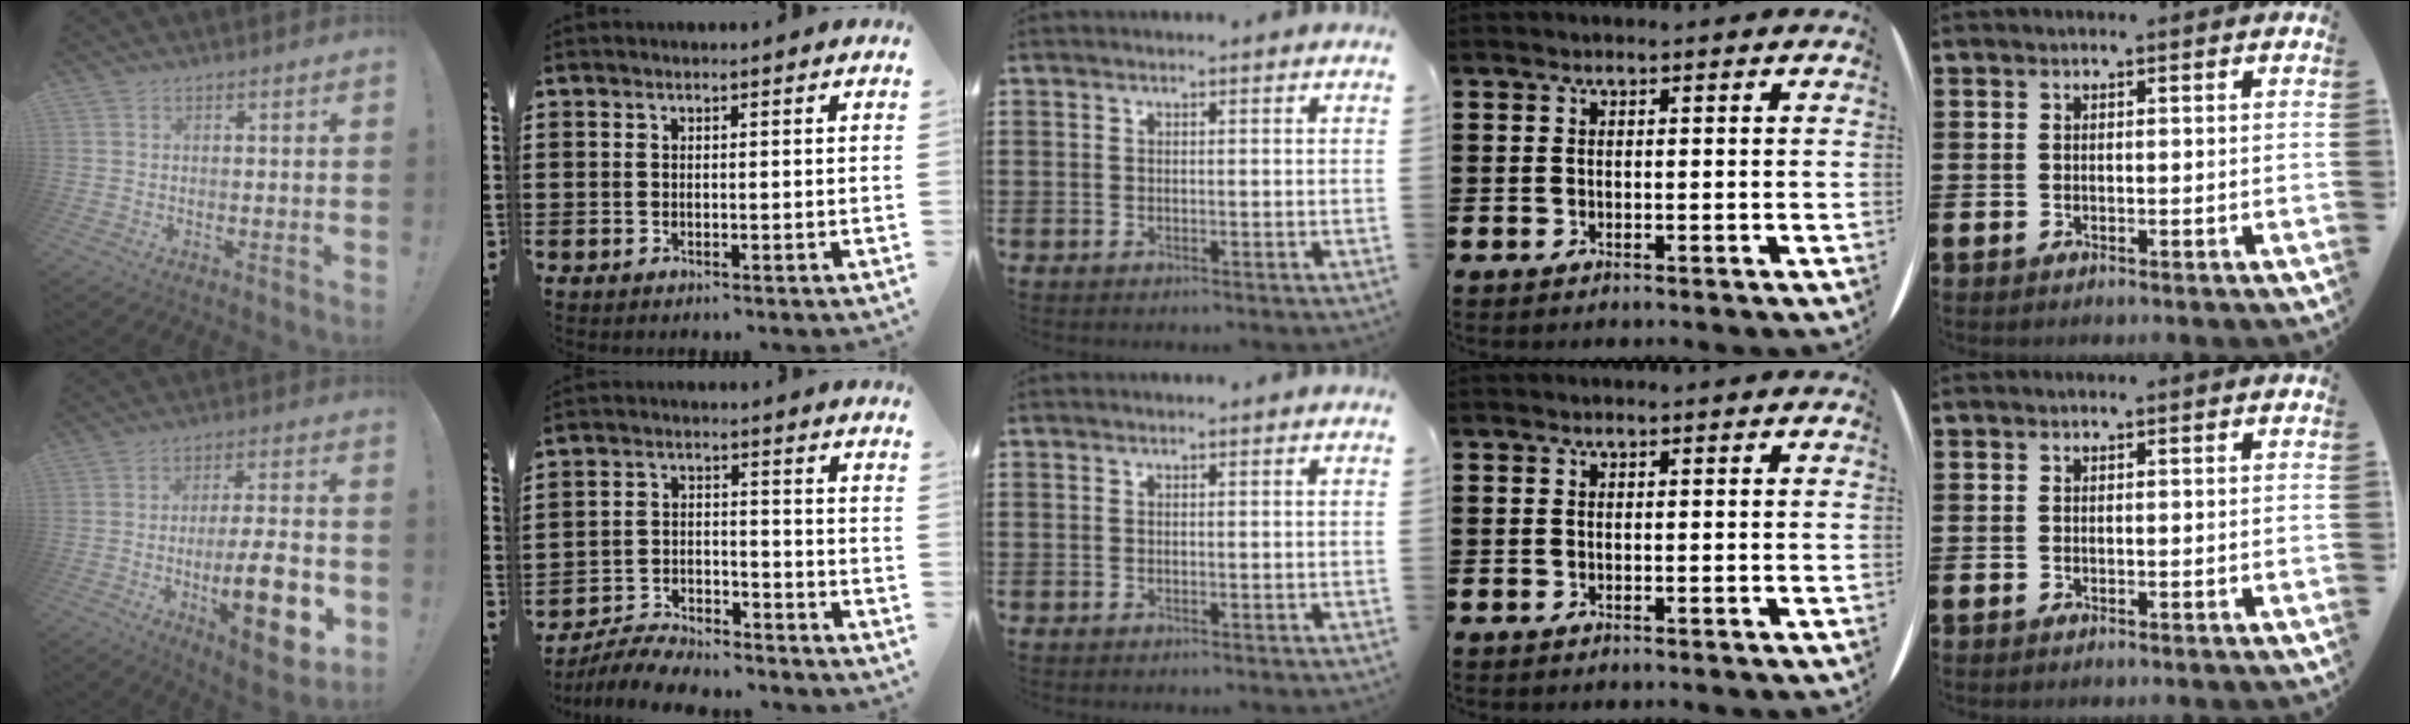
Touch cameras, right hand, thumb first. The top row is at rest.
{"thumb": {"total": 20.9, "force": [-5.9, 6.9, 18.9], "torque": [-0.286, 0.017, -0.086]}, "index": {"total": 6.6, "force": [-6.4, 0.9, 1.1], "torque": [-0.020, 0.013, -0.125]}}